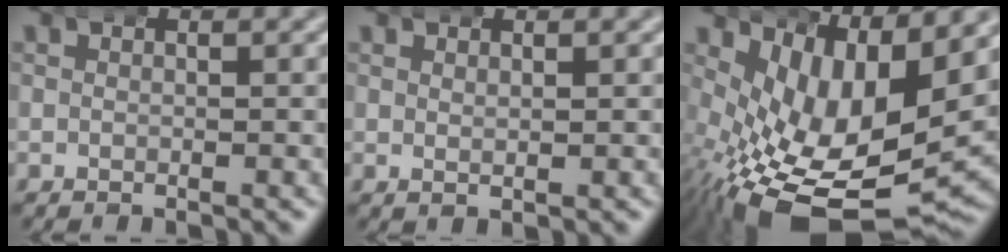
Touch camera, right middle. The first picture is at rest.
{"total": 0.7, "force": [0.5, -0.1, 0.4], "torque": [-0.005, 0.000, 0.013]}
{"total": 13.0, "force": [-3.2, 6.9, 10.5], "torque": [-0.201, -0.065, -0.017]}